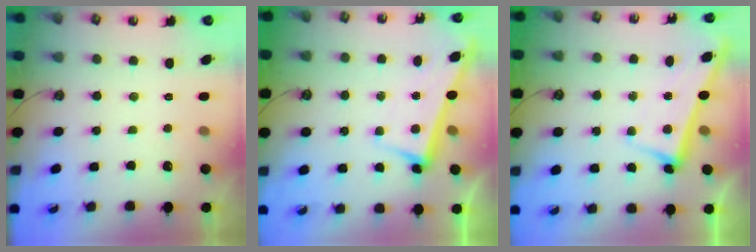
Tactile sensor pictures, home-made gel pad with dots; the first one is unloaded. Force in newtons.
{"total": 2.5, "press": 2.4, "slide": 0.7}
{"total": 2.8, "press": 2.7, "slide": 0.4}